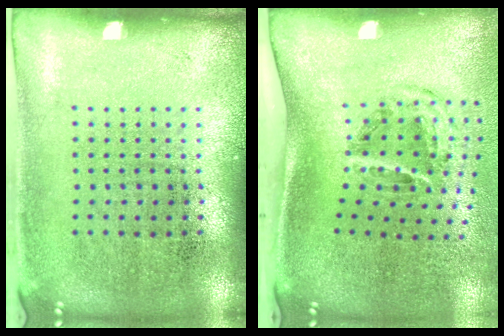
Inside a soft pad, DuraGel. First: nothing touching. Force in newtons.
{"total": 2.1, "press": 1.2, "slide": 1.7}